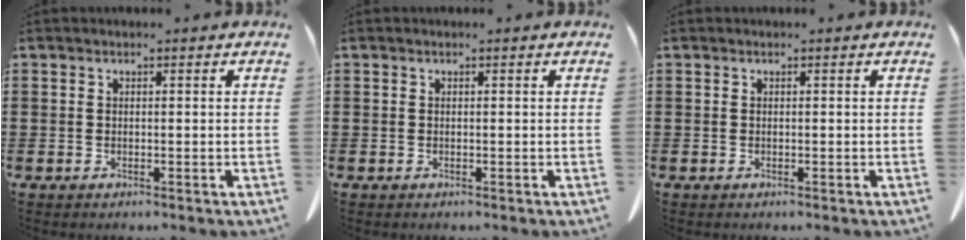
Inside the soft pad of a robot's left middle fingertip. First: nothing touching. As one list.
[{"total": 0.0}, {"total": 0.0}]